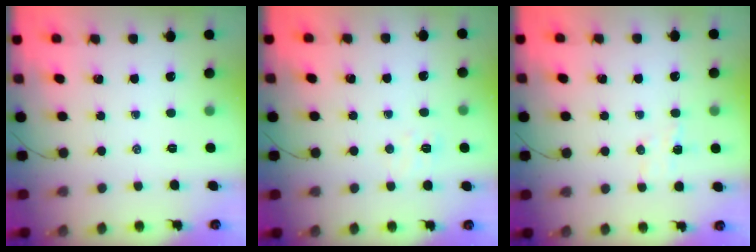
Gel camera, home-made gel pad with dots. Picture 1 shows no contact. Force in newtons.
{"total": 4.1, "press": 3.9, "slide": 1.1}
{"total": 5.2, "press": 5.0, "slide": 1.3}